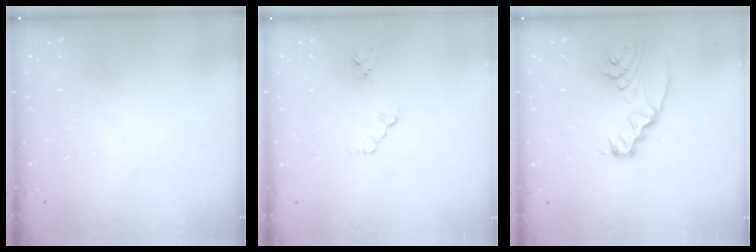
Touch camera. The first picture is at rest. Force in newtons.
{"total": 2.2, "press": 2.2, "slide": 0.4}
{"total": 7.6, "press": 7.6, "slide": 0.6}